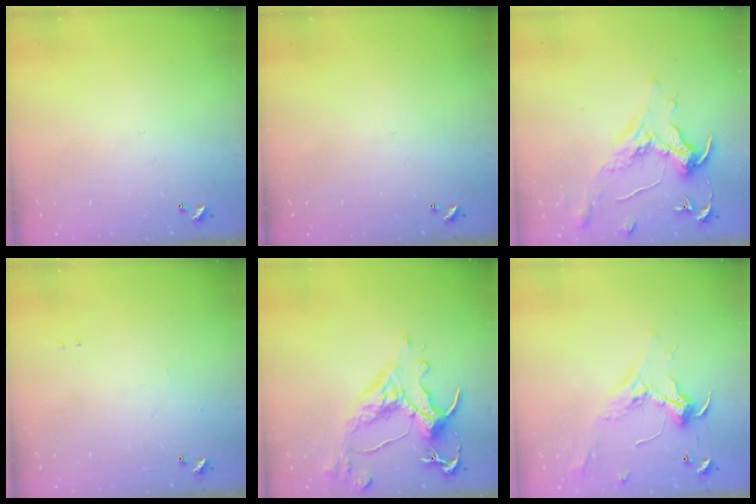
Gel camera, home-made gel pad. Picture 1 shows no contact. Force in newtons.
{"total": 0.0}
{"total": 1.6, "press": 1.4, "slide": 0.7}
{"total": 0.9, "press": 0.8, "slide": 0.5}
{"total": 4.0, "press": 3.7, "slide": 1.4}
{"total": 2.3, "press": 2.2, "slide": 0.7}